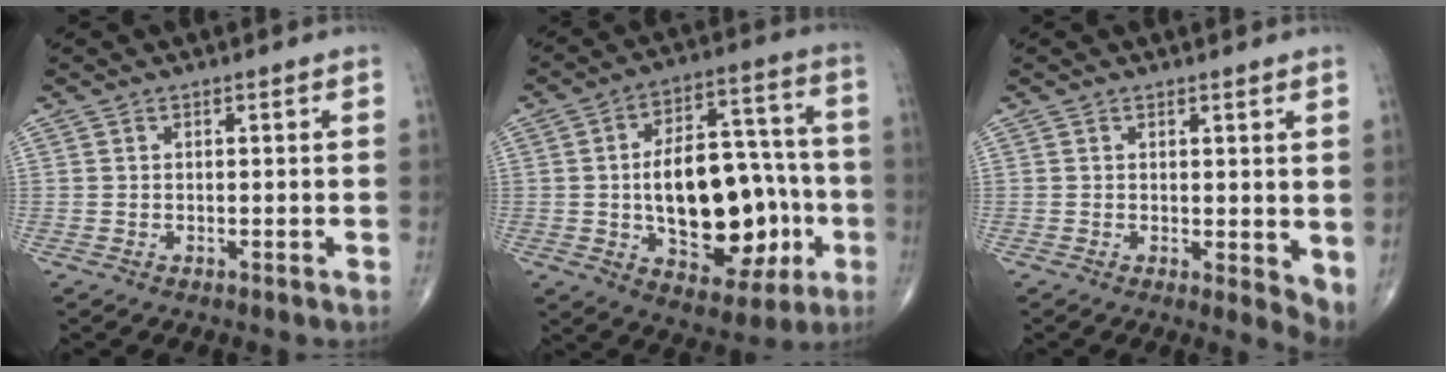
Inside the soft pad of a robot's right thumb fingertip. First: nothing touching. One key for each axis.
{"total": 23.1, "fx": -3.6, "fy": 13.1, "fz": 18.7, "tx": -0.244, "ty": 0.037, "tz": -0.036}
{"total": 4.1, "fx": 0.8, "fy": 1.6, "fz": 3.6, "tx": -0.046, "ty": -0.014, "tz": 0.013}